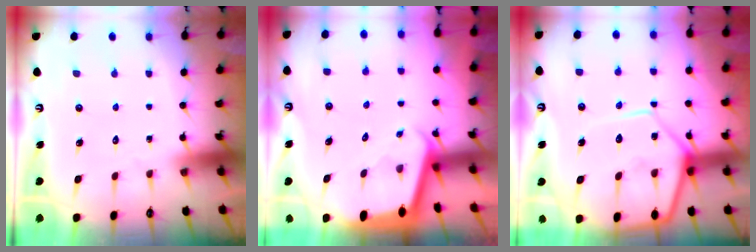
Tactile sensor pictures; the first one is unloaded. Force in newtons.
{"total": 1.8, "press": 1.8, "slide": 0.1}
{"total": 13.3, "press": 13.3, "slide": 1.3}